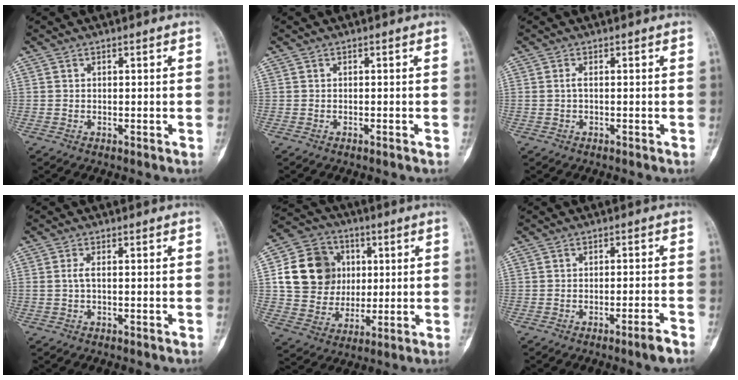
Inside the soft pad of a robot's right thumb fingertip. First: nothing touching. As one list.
[{"total": 0.5, "force": [-0.4, 0.1, 0.3], "torque": [-0.009, 0.003, -0.004]}, {"total": 1.0, "force": [0.0, 0.3, 0.9], "torque": [-0.023, -0.001, 0.001]}, {"total": 1.5, "force": [0.0, 0.5, 1.5], "torque": [-0.037, 0.000, 0.001]}, {"total": 15.8, "force": [3.0, 13.6, 7.6], "torque": [-0.106, 0.004, 0.059]}, {"total": 3.0, "force": [-2.2, -0.2, 2.1], "torque": [-0.040, 0.012, -0.033]}]